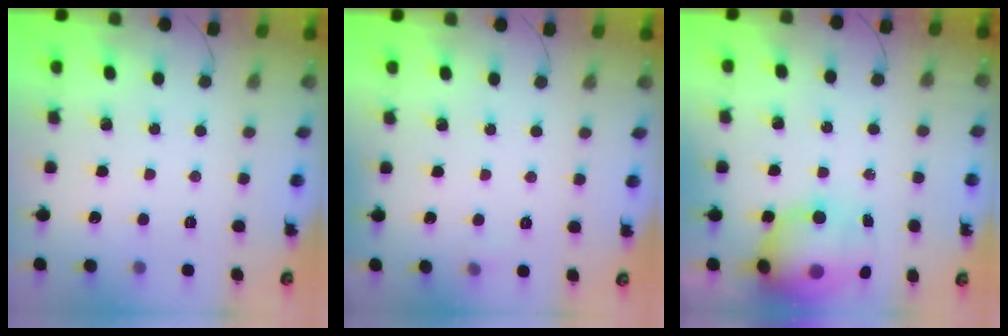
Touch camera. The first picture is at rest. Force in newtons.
{"total": 3.9, "press": 2.7, "slide": 2.8}
{"total": 15.6, "press": 15.2, "slide": 3.5}